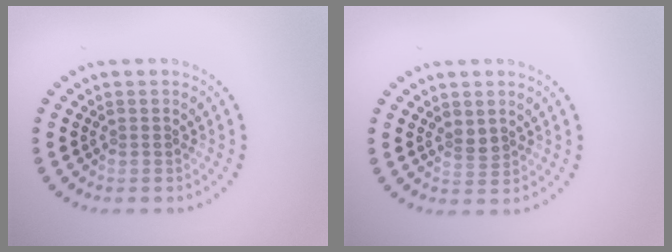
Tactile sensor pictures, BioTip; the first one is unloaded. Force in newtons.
{"total": 1.2, "press": 1.0, "slide": 0.6}